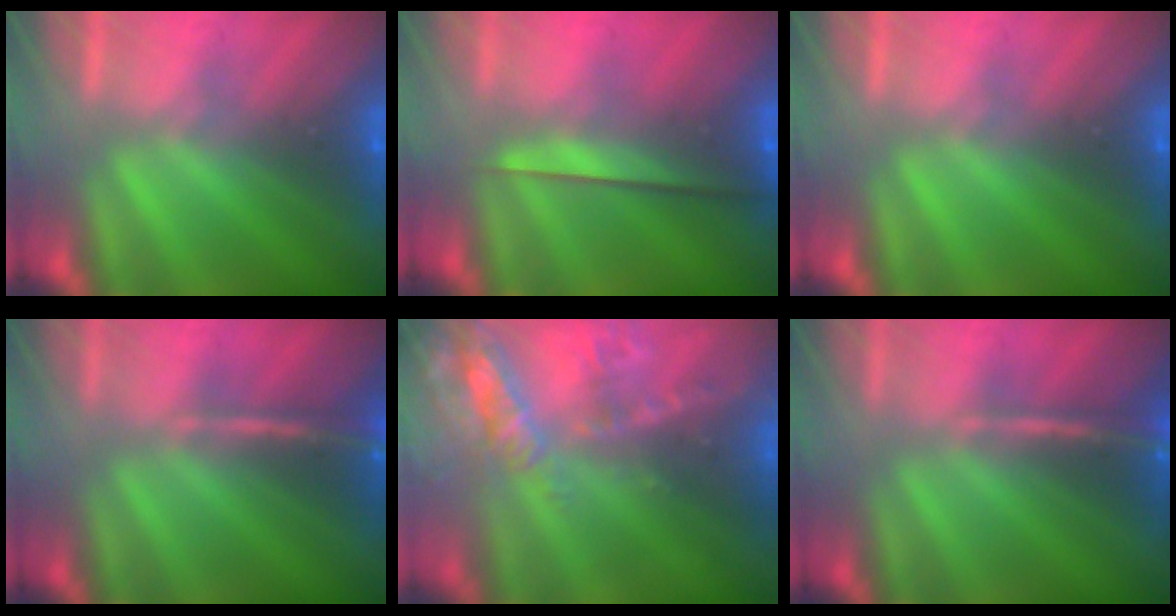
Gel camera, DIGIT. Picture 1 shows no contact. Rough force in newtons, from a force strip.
{"total": 2.2}
{"total": 0.0}
{"total": 2.4}
{"total": 8.3}
{"total": 2.4}